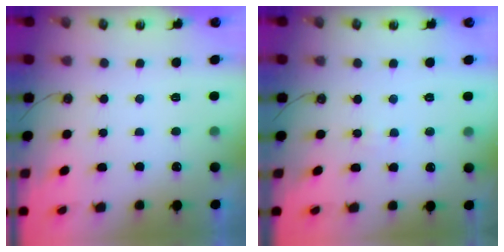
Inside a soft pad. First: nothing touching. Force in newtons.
{"total": 2.8, "press": 2.8, "slide": 0.3}